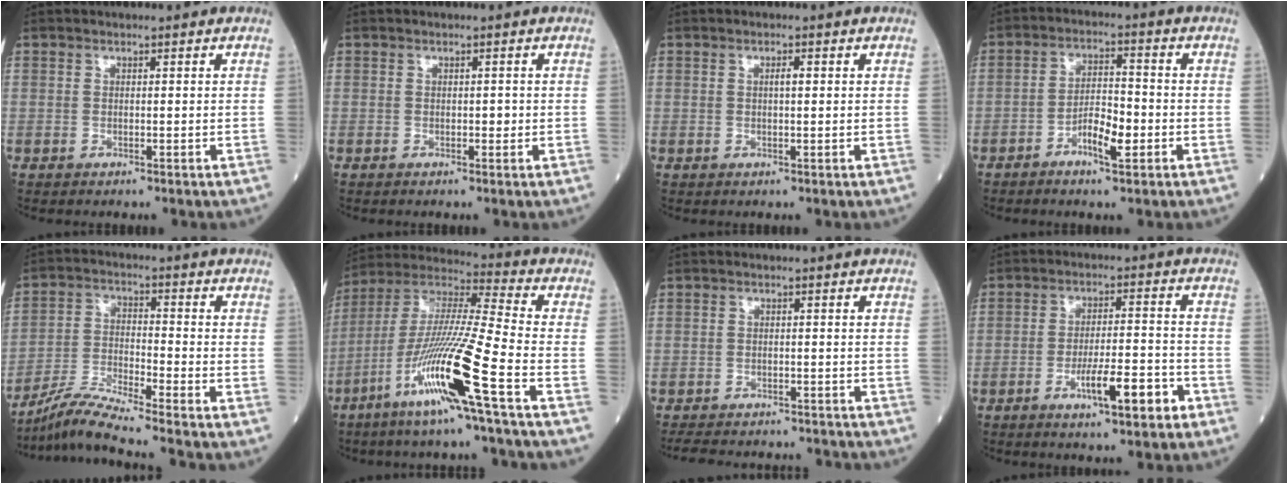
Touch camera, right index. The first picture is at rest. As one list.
[{"total": 0.8, "force": [-0.1, 0.5, 0.6], "torque": [-0.005, 0.002, -0.001]}, {"total": 1.2, "force": [0.3, 0.1, 1.2], "torque": [-0.025, 0.000, 0.005]}, {"total": 5.6, "force": [-2.4, 1.6, 4.8], "torque": [-0.087, 0.007, -0.043]}, {"total": 8.3, "force": [-7.5, -2.1, 2.7], "torque": [-0.066, -0.021, -0.143]}, {"total": 16.9, "force": [-7.7, -1.3, 15.0], "torque": [-0.305, -0.026, -0.152]}, {"total": 11.5, "force": [-10.7, 2.9, 3.3], "torque": [-0.069, 0.001, -0.136]}, {"total": 8.4, "force": [-4.2, 1.3, 7.1], "torque": [-0.118, 0.002, -0.063]}]